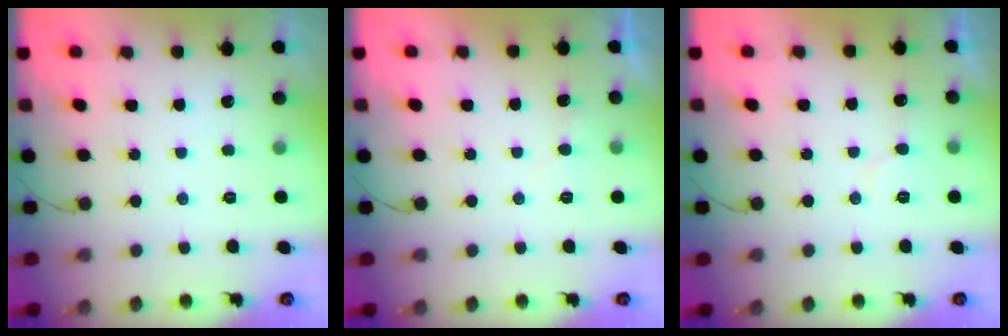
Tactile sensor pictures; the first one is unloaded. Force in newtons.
{"total": 5.1, "press": 5.1, "slide": 0.4}
{"total": 5.4, "press": 5.3, "slide": 0.4}